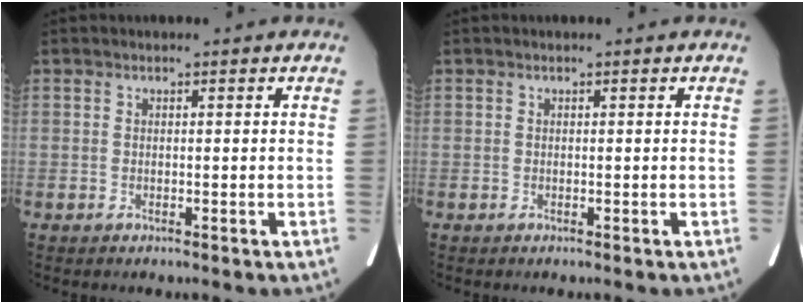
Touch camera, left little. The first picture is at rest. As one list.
[{"total": 0.0}]